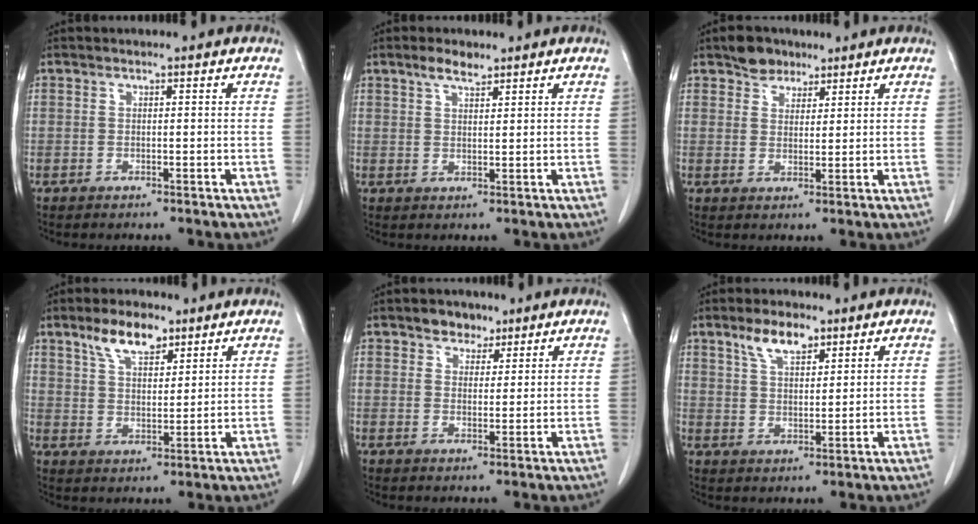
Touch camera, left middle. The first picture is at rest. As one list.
[{"total": 3.1, "force": [2.4, 0.9, 1.8], "torque": [-0.039, 0.004, 0.045]}, {"total": 4.0, "force": [3.1, 2.4, 1.0], "torque": [-0.017, 0.004, 0.053]}, {"total": 7.0, "force": [4.7, 2.8, 4.3], "torque": [-0.081, 0.007, 0.089]}, {"total": 3.6, "force": [2.6, 2.3, 1.0], "torque": [-0.012, 0.004, 0.042]}, {"total": 5.7, "force": [3.8, 2.2, 3.6], "torque": [-0.072, 0.006, 0.074]}]